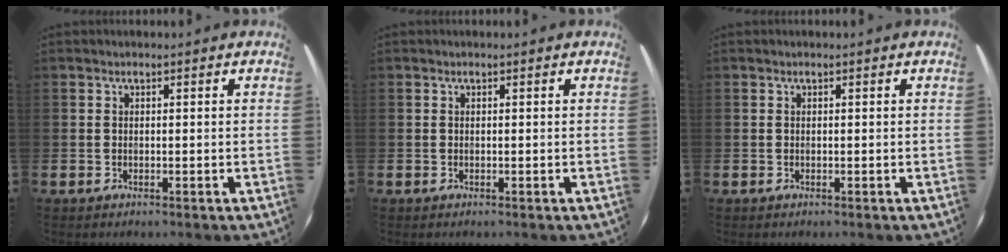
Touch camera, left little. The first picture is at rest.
{"total": 0.0}
{"total": 0.0}